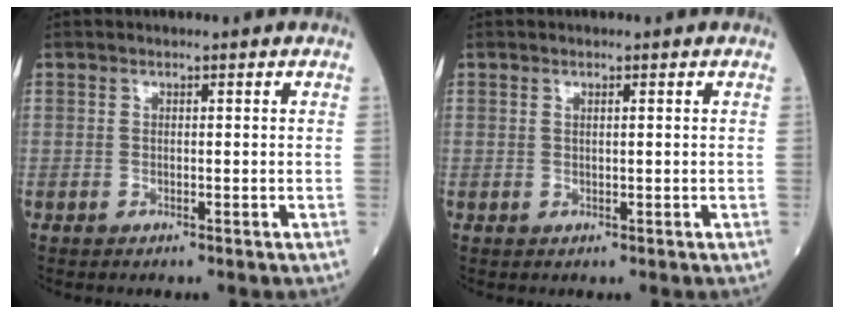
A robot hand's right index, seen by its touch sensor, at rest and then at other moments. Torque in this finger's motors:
{"motor_torque": [-0.15, 0.07, -0.05, -0.01]}